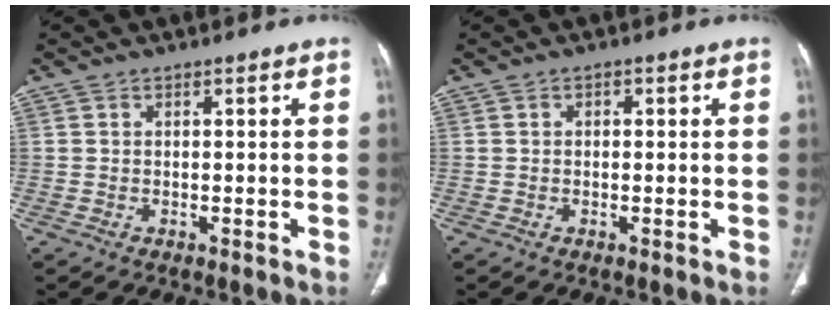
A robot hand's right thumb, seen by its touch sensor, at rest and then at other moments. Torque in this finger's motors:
{"motor_torque": [-0.02, -0.19, -0.17, 0.04, 0.06]}